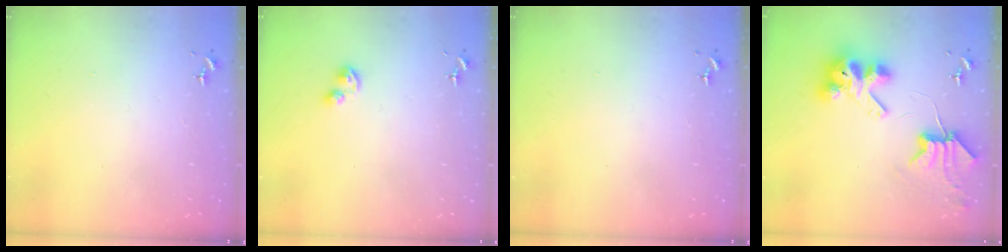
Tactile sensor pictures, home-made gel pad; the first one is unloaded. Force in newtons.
{"total": 3.0, "press": 3.0, "slide": 0.4}
{"total": 0.0}
{"total": 9.1, "press": 9.1, "slide": 1.1}